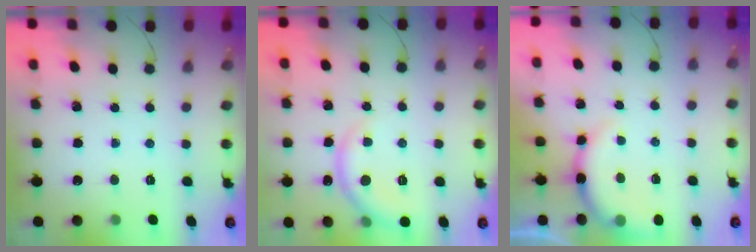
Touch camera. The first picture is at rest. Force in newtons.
{"total": 6.7, "press": 6.7, "slide": 0.7}
{"total": 9.1, "press": 9.0, "slide": 1.2}